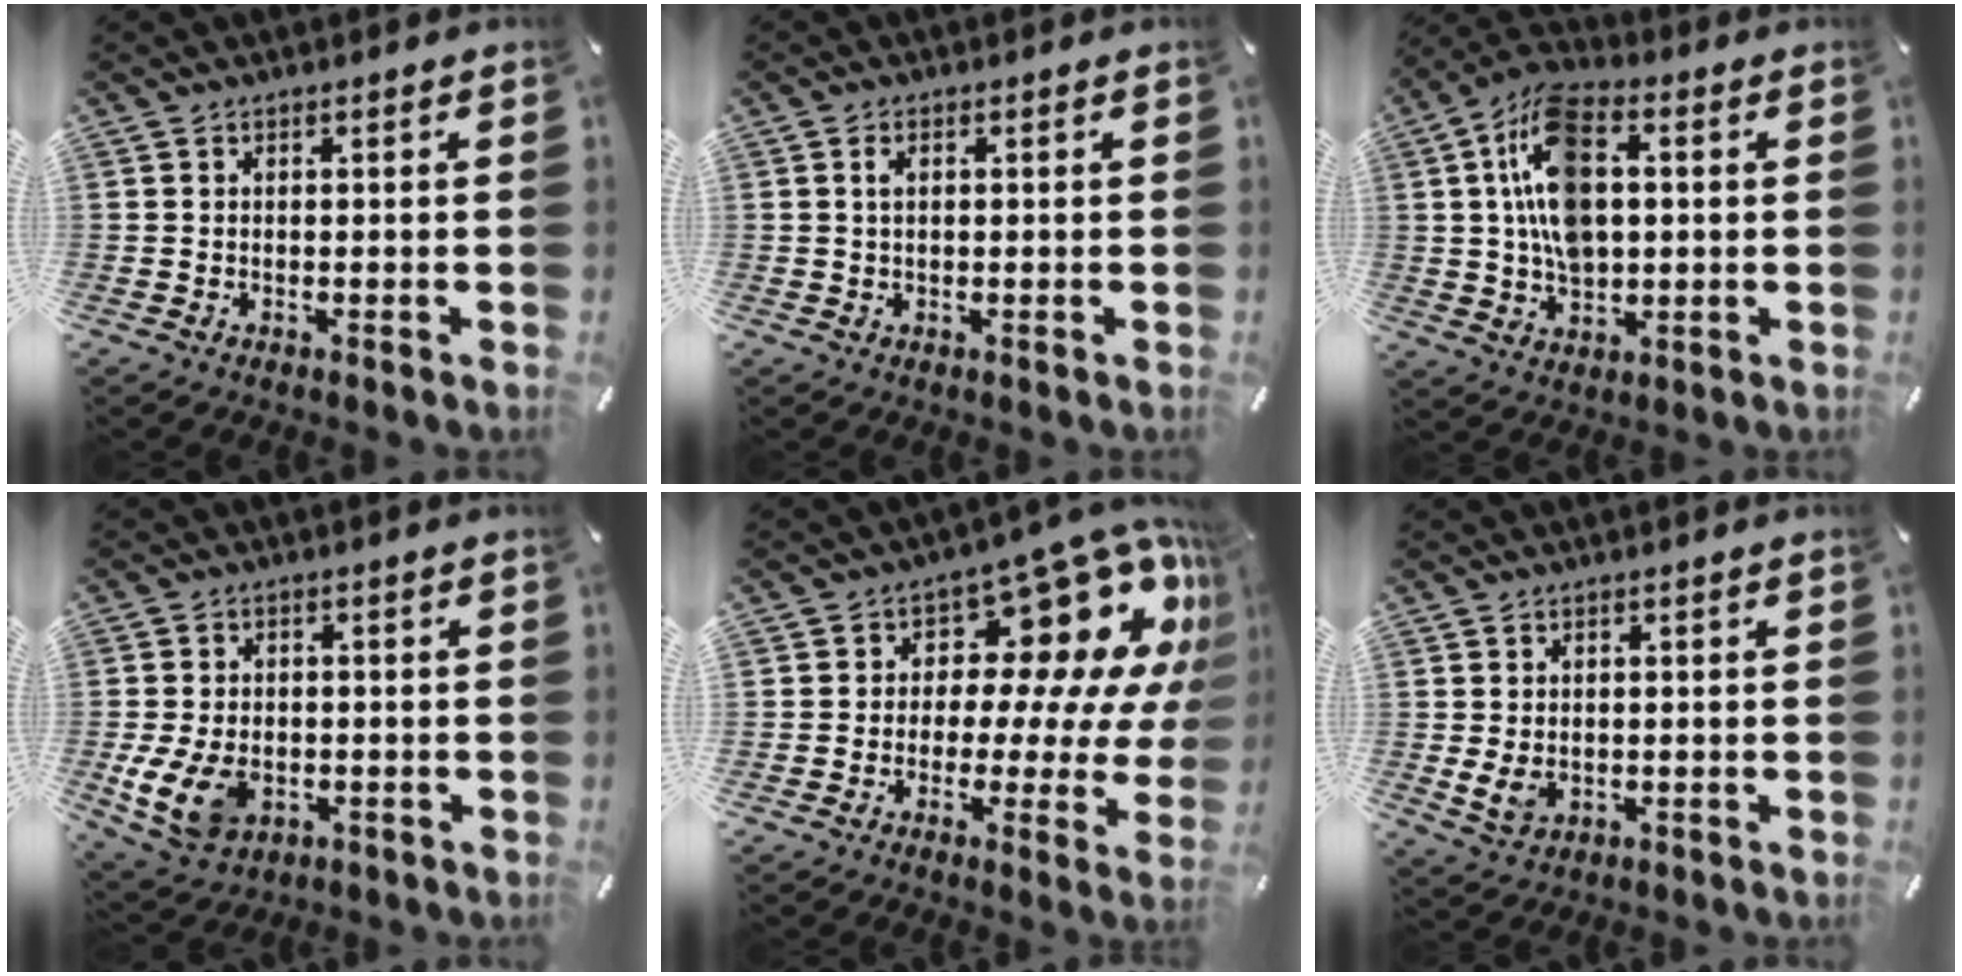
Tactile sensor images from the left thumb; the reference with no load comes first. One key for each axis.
{"total": 1.8, "fx": 0.5, "fy": 1.0, "fz": 1.4, "tx": -0.030, "ty": 0.005, "tz": 0.007}
{"total": 14.3, "fx": 2.3, "fy": 9.2, "fz": 10.7, "tx": -0.218, "ty": 0.010, "tz": 0.042}
{"total": 10.0, "fx": -2.5, "fy": 7.3, "fz": 6.4, "tx": -0.146, "ty": 0.002, "tz": -0.044}
{"total": 16.2, "fx": 7.5, "fy": 9.5, "fz": 10.8, "tx": -0.142, "ty": -0.070, "tz": 0.123}
{"total": 4.1, "fx": -0.3, "fy": 3.2, "fz": 2.5, "tx": -0.049, "ty": -0.003, "tz": -0.007}